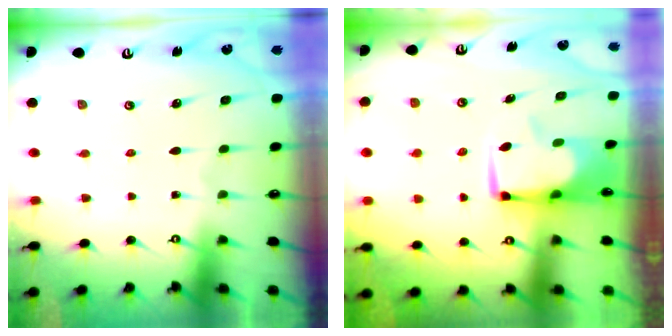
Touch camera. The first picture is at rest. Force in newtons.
{"total": 0.7, "press": 0.5, "slide": 0.4}